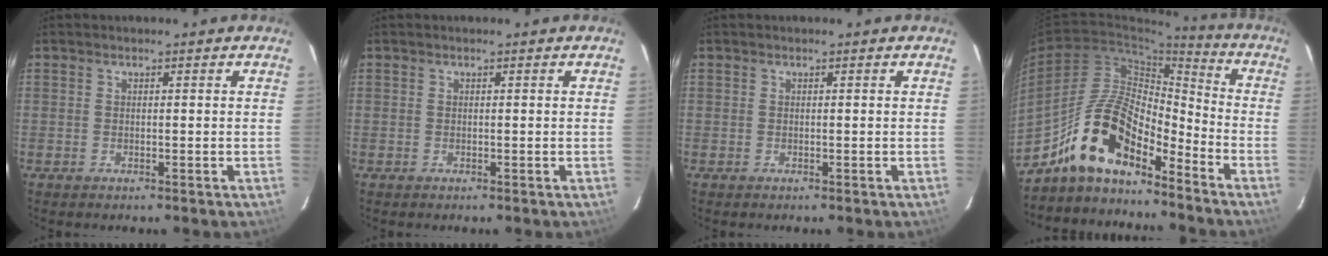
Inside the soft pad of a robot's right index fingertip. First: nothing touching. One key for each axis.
{"total": 0.0}
{"total": 0.0}
{"total": 14.5, "fx": -10.8, "fy": 4.8, "fz": 8.4, "tx": -0.161, "ty": 0.018, "tz": -0.207}